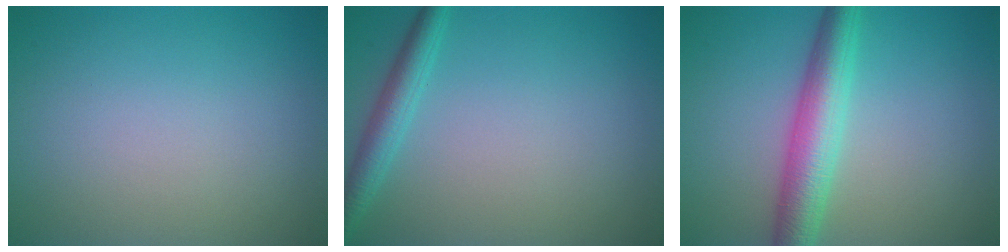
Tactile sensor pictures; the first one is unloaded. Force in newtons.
{"total": 2.5, "press": 2.5, "slide": 0.1}
{"total": 5.2, "press": 5.2, "slide": 0.0}